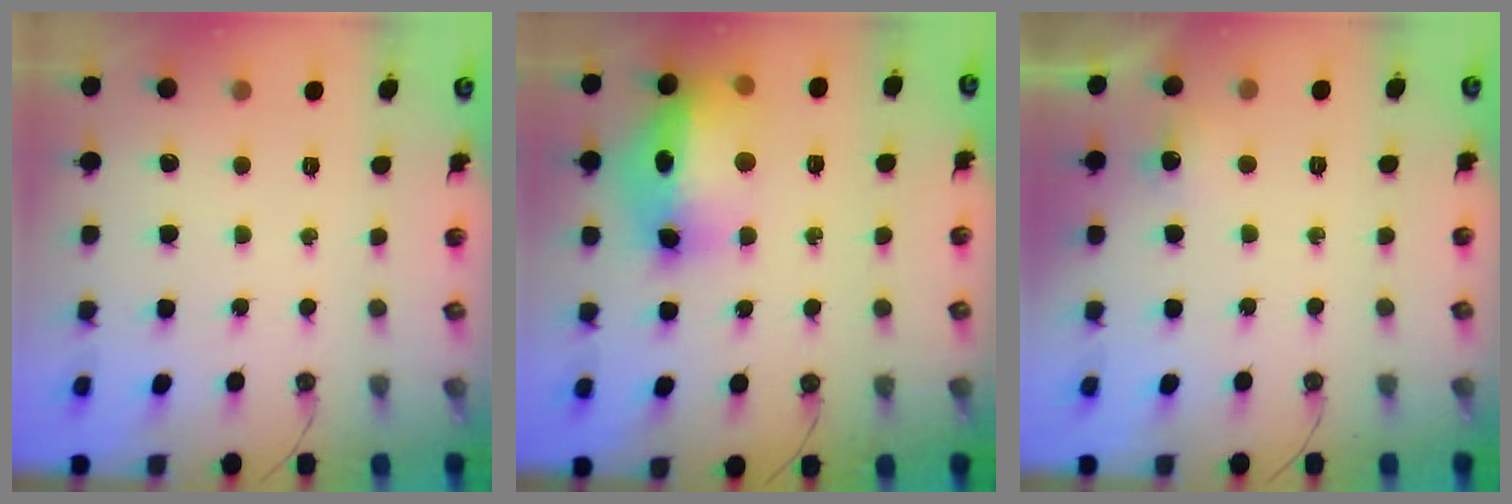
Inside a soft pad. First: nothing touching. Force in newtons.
{"total": 17.5, "press": 17.4, "slide": 1.6}
{"total": 5.4, "press": 5.4, "slide": 0.7}